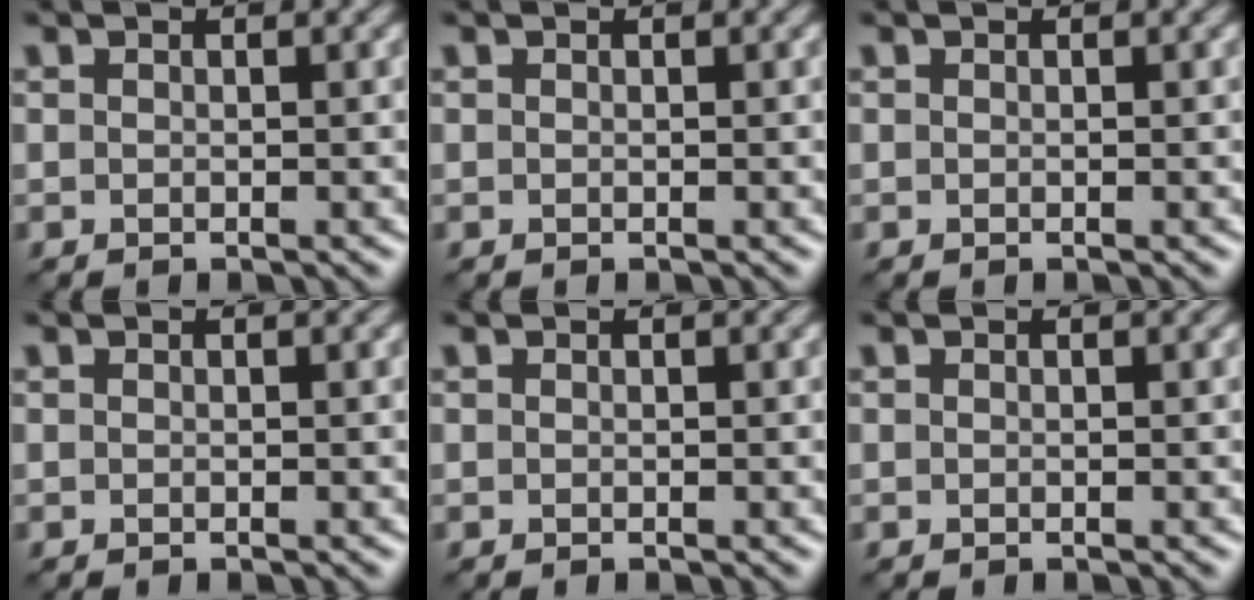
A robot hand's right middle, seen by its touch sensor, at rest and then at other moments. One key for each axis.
{"total": 0.0}
{"total": 0.0}
{"total": 0.0}
{"total": 0.0}
{"total": 0.0}